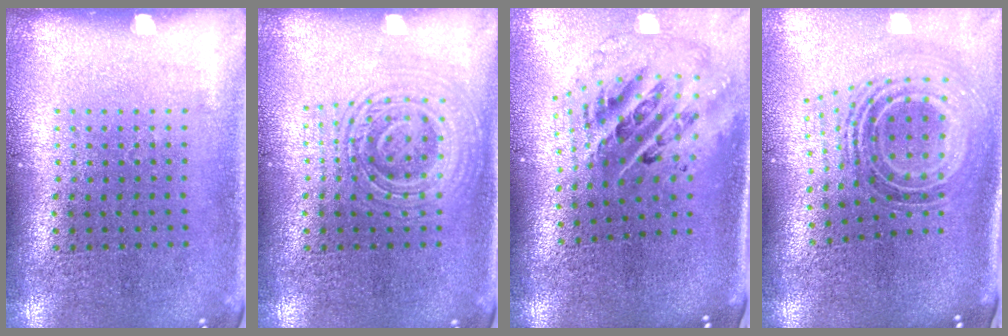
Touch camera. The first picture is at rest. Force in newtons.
{"total": 2.8, "press": 2.8, "slide": 0.5}
{"total": 2.8, "press": 1.9, "slide": 2.1}
{"total": 1.6, "press": 1.2, "slide": 1.0}